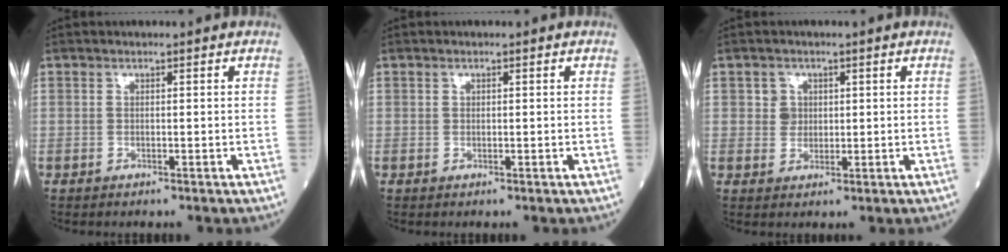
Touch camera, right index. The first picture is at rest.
{"total": 0.0}
{"total": 2.4, "force": [0.7, 2.2, 0.5], "torque": [-0.004, 0.001, 0.009]}